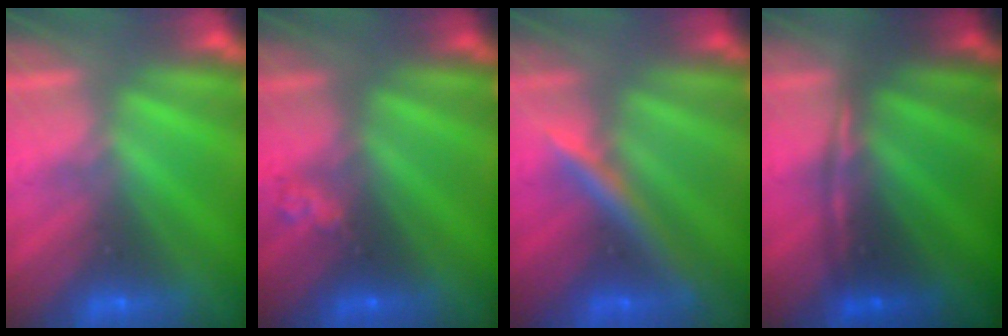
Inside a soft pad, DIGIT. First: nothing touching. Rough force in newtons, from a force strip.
{"total": 2.2}
{"total": 2.4}
{"total": 1.6}